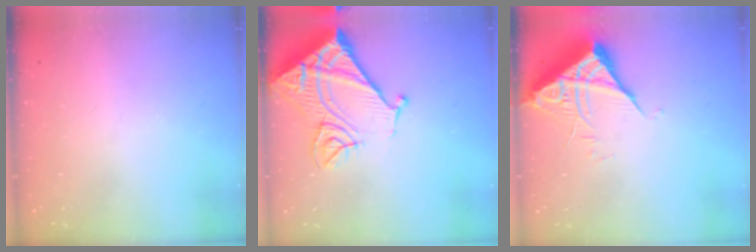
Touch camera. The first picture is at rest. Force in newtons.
{"total": 18.4, "press": 18.3, "slide": 2.4}
{"total": 7.0, "press": 7.0, "slide": 0.6}